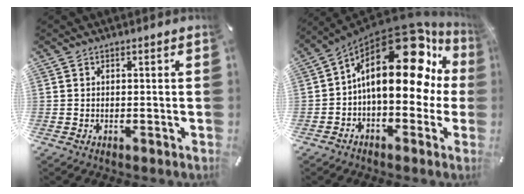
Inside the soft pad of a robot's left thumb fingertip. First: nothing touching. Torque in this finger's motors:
{"motor_torque": [2.46, 2.55, 2.77, 0.00, 0.71]}